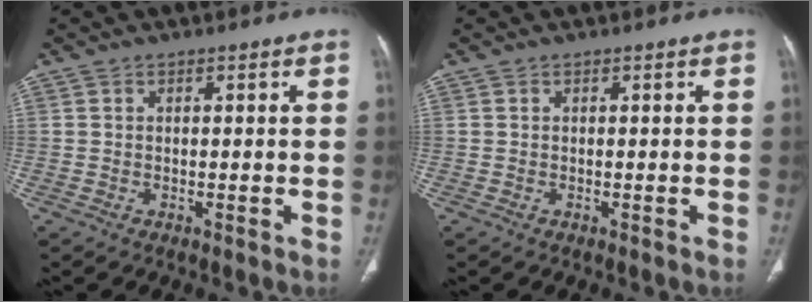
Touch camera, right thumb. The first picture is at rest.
{"total": 0.0}